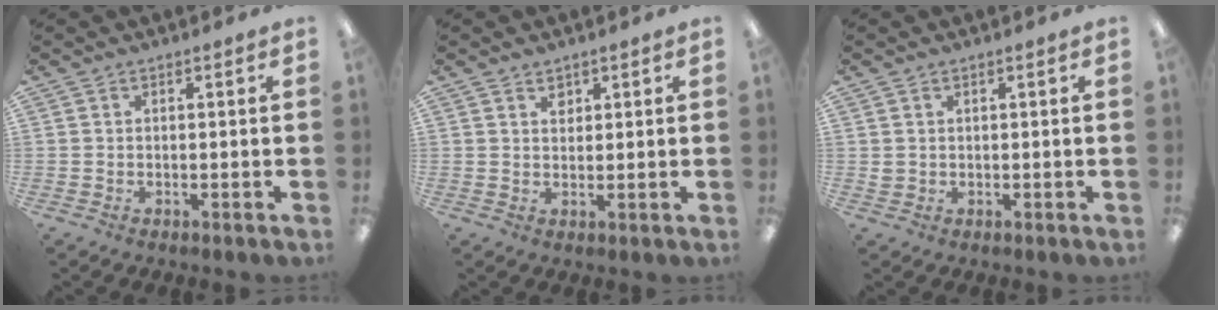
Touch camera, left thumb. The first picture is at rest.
{"total": 2.4, "force": [1.6, 1.6, 0.7], "torque": [0.001, -0.006, 0.028]}
{"total": 1.4, "force": [0.6, 1.2, 0.2], "torque": [-0.007, 0.003, 0.010]}